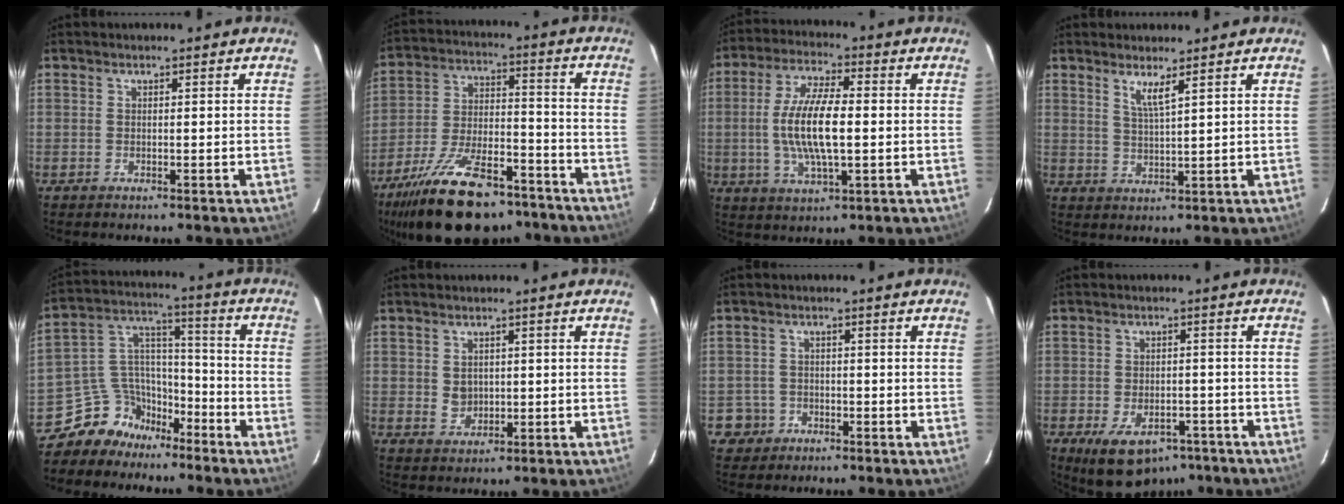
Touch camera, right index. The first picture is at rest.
{"total": 22.8, "force": [-16.7, 9.4, 12.3], "torque": [-0.234, -0.012, -0.253]}
{"total": 11.2, "force": [-0.7, 3.3, 10.7], "torque": [-0.214, 0.000, -0.013]}
{"total": 3.4, "force": [2.3, -0.2, 2.5], "torque": [-0.050, -0.009, 0.042]}
{"total": 11.4, "force": [-8.6, 7.2, 2.1], "torque": [-0.056, 0.066, -0.151]}
{"total": 3.1, "force": [0.3, 2.7, 1.3], "torque": [-0.022, 0.003, 0.010]}
{"total": 4.2, "force": [-1.8, 3.8, -0.1], "torque": [-0.009, 0.022, -0.030]}
{"total": 12.3, "force": [-7.7, 7.2, 6.4], "torque": [-0.135, -0.007, -0.102]}